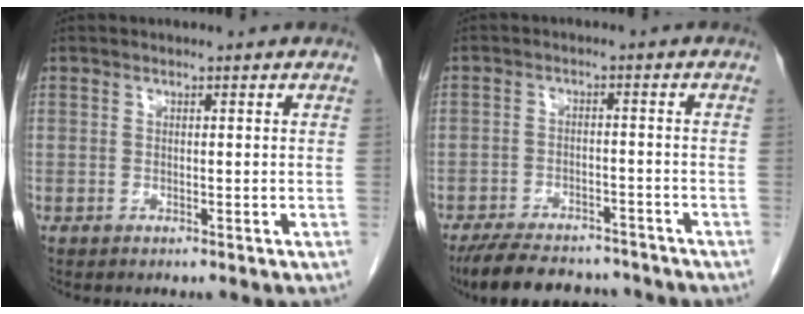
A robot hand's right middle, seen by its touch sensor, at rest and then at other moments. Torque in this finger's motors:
{"motor_torque": [1.13, -0.89, 0.08, 0.04]}